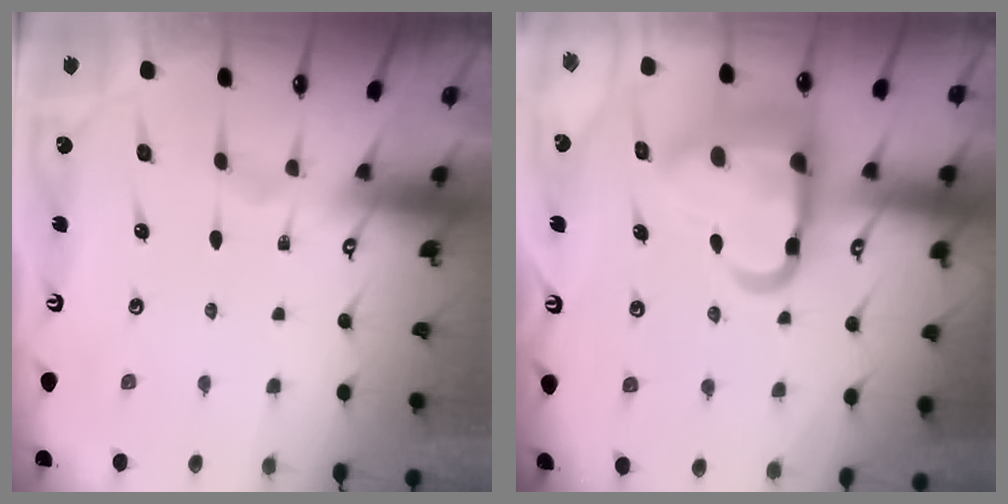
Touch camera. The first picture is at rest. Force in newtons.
{"total": 18.8, "press": 18.6, "slide": 2.3}